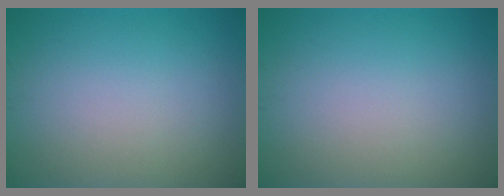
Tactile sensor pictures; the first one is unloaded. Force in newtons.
{"total": 0.0}